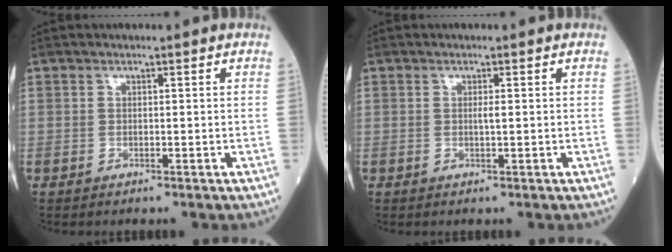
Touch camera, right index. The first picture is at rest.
{"total": 0.9, "force": [0.1, 0.0, 0.9], "torque": [-0.019, -0.002, 0.000]}